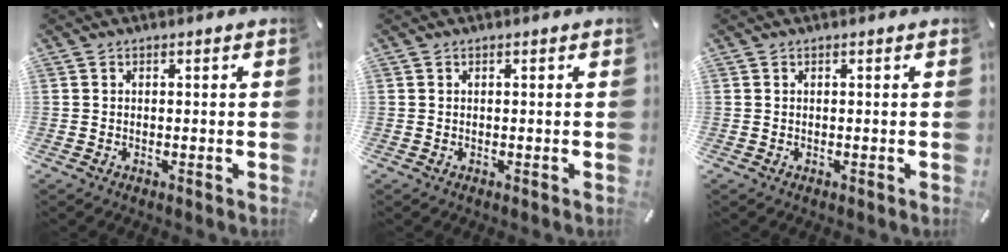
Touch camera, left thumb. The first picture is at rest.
{"total": 0.0}
{"total": 0.0}